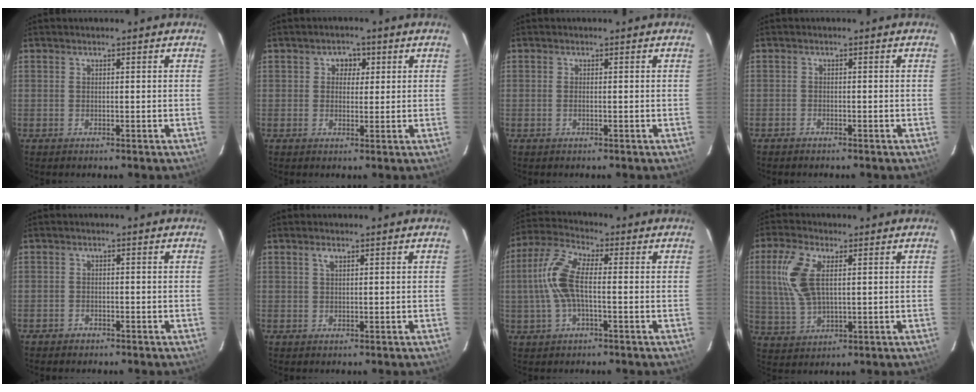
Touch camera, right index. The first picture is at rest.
{"total": 2.7, "force": [0.9, 2.3, 1.0], "torque": [-0.009, 0.010, 0.011]}
{"total": 0.6, "force": [-0.2, 0.1, 0.6], "torque": [-0.013, 0.001, -0.005]}
{"total": 0.8, "force": [-0.8, 0.1, 0.0], "torque": [-0.009, 0.002, -0.017]}
{"total": 1.4, "force": [-1.2, 0.6, 0.0], "torque": [-0.008, 0.004, -0.023]}
{"total": 1.1, "force": [0.7, 0.1, 0.8], "torque": [-0.018, 0.002, 0.013]}
{"total": 10.2, "force": [-0.5, 3.8, 9.4], "torque": [-0.209, 0.016, -0.011]}
{"total": 10.5, "force": [2.6, 5.2, 8.8], "torque": [-0.192, 0.011, 0.057]}